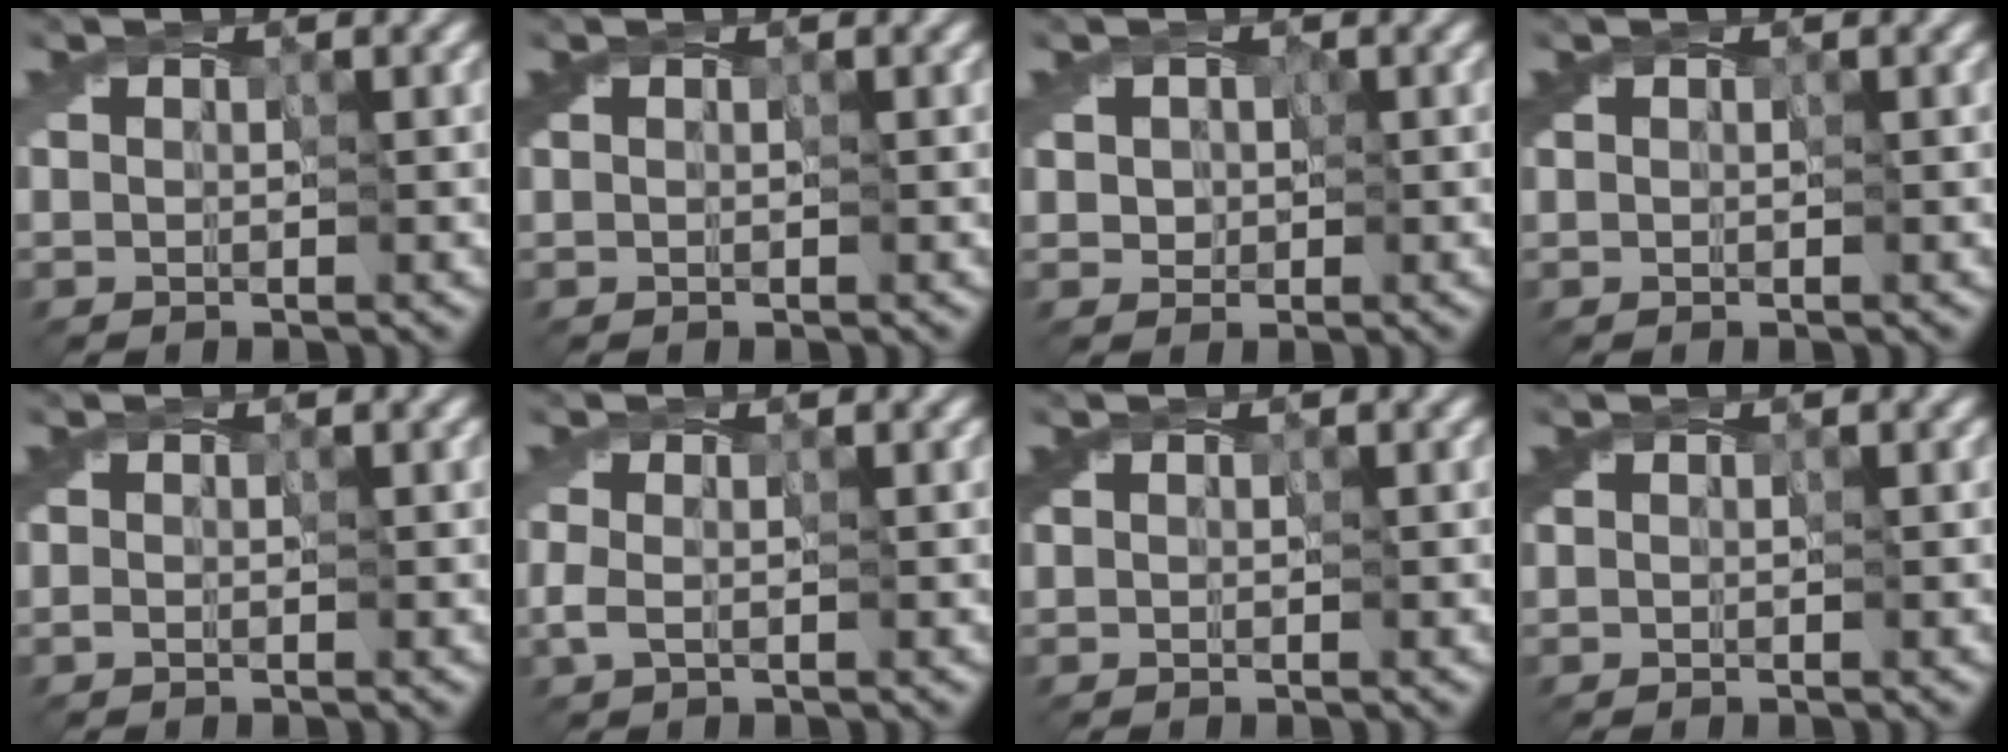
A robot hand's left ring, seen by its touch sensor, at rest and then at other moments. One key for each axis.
{"total": 0.0}
{"total": 1.4, "fx": 0.3, "fy": 1.3, "fz": 0.3, "tx": 0.005, "ty": 0.004, "tz": 0.001}
{"total": 0.0}
{"total": 0.0}
{"total": 1.2, "fx": -0.3, "fy": 0.5, "fz": 1.0, "tx": -0.031, "ty": 0.002, "tz": -0.011}
{"total": 0.0}
{"total": 0.0}